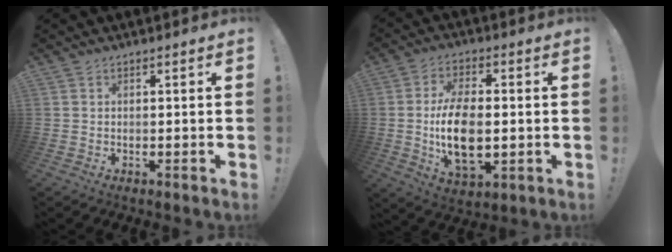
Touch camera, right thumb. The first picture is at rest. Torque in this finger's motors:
{"motor_torque": [0.03, 0.83, 0.14, 0.18, 0.42]}